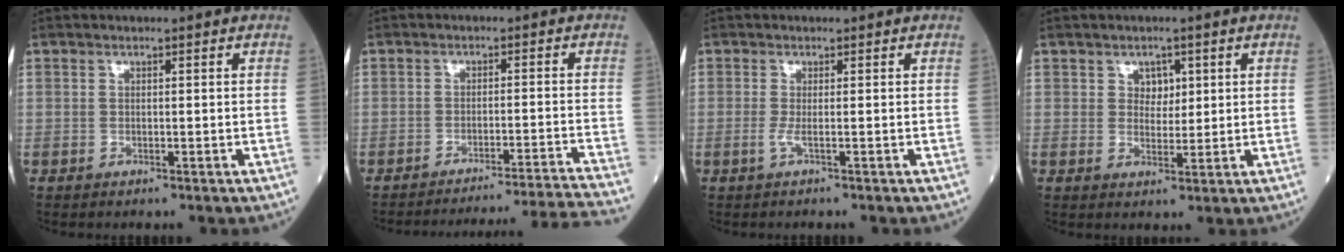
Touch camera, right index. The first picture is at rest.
{"total": 17.1, "force": [-16.2, -4.4, 3.3], "torque": [-0.021, -0.035, -0.212]}
{"total": 1.1, "force": [-0.4, -0.5, 1.0], "torque": [-0.026, -0.005, -0.010]}
{"total": 2.7, "force": [1.1, 2.0, 1.4], "torque": [-0.014, 0.001, 0.017]}